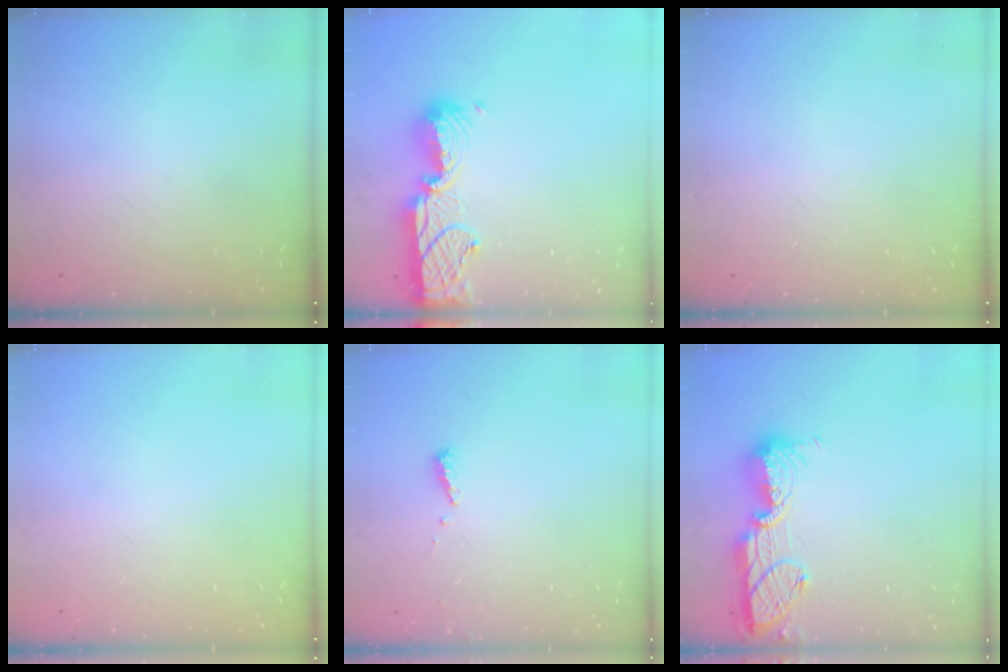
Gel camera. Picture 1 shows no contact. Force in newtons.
{"total": 13.4, "press": 13.3, "slide": 1.0}
{"total": 0.0}
{"total": 0.0}
{"total": 5.3, "press": 5.3, "slide": 0.5}
{"total": 13.9, "press": 13.8, "slide": 1.0}